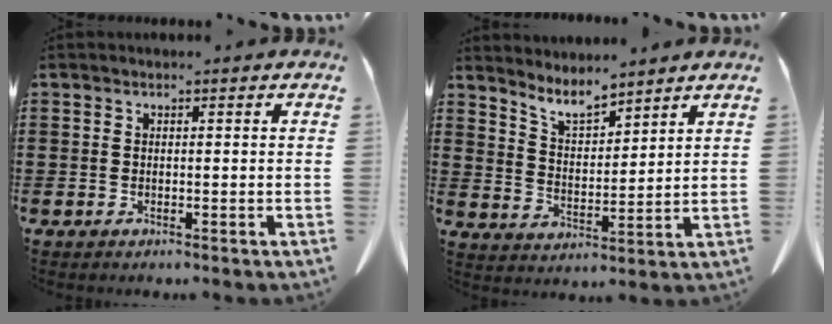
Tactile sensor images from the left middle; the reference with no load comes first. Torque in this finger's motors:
{"motor_torque": [0.79, 0.61, 0.05, 0.05]}